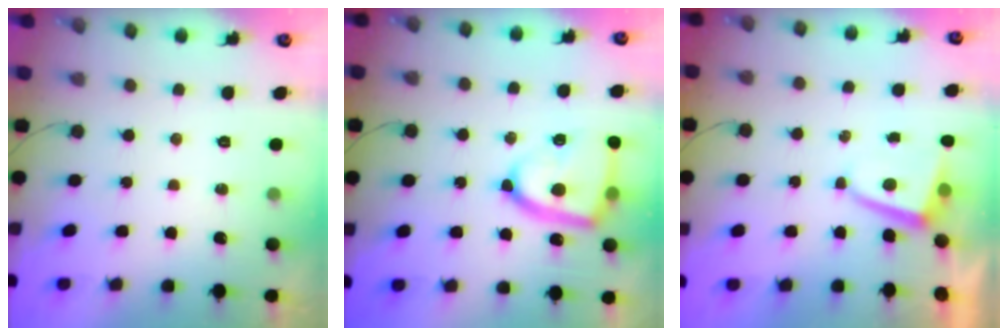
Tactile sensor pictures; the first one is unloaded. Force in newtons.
{"total": 16.9, "press": 16.8, "slide": 1.7}
{"total": 2.0, "press": 1.9, "slide": 0.3}